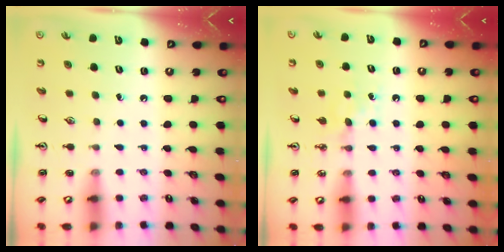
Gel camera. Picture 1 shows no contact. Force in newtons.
{"total": 4.3, "press": 4.2, "slide": 0.7}